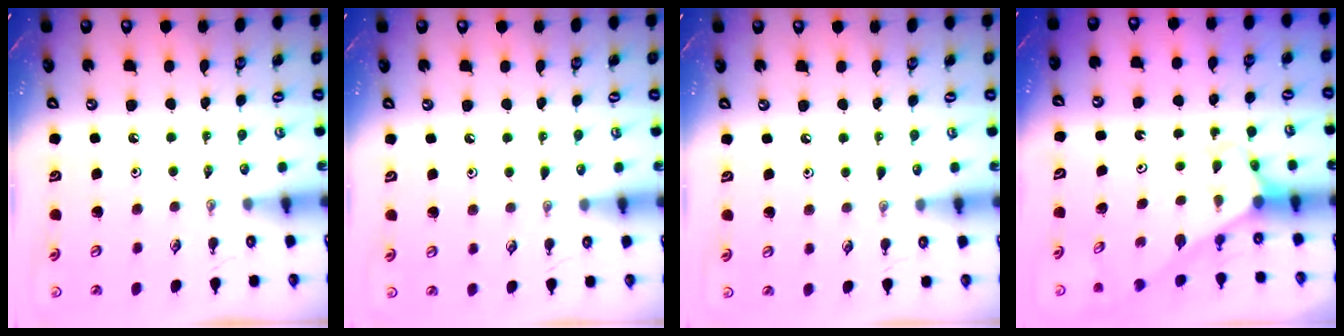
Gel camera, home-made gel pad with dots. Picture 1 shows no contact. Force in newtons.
{"total": 4.3, "press": 4.2, "slide": 0.5}
{"total": 2.4, "press": 2.4, "slide": 0.4}
{"total": 2.9, "press": 2.9, "slide": 0.2}